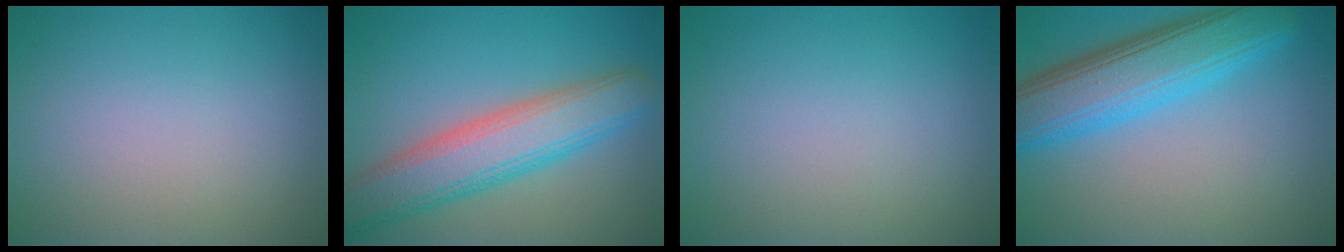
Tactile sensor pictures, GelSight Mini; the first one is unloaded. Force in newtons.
{"total": 7.2, "press": 7.2, "slide": 0.1}
{"total": 0.0}
{"total": 8.1, "press": 8.1, "slide": 0.2}